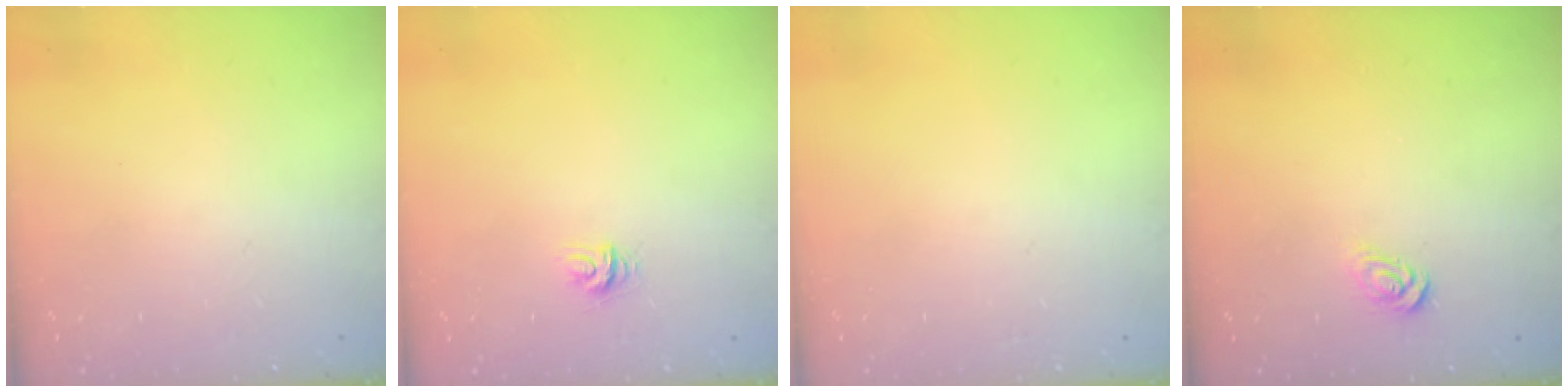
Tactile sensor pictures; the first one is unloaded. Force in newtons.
{"total": 4.3, "press": 4.3, "slide": 0.4}
{"total": 0.0}
{"total": 3.2, "press": 3.2, "slide": 0.3}